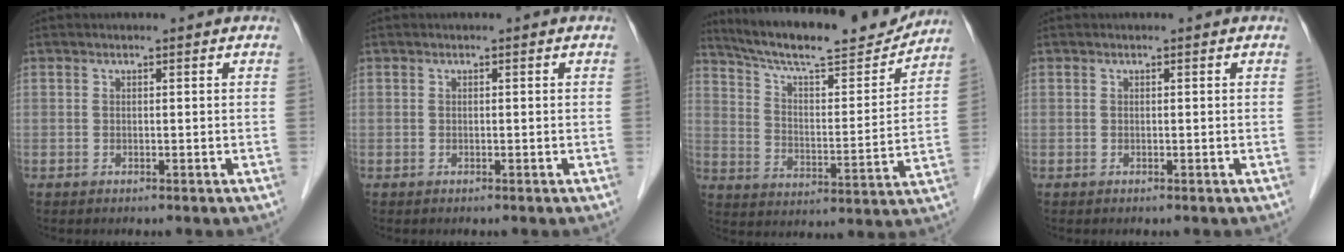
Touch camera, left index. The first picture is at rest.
{"total": 0.0}
{"total": 19.4, "force": [17.7, 2.4, 7.7], "torque": [-0.131, -0.007, 0.266]}
{"total": 0.0}